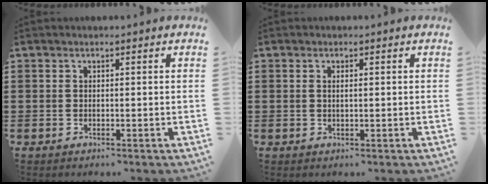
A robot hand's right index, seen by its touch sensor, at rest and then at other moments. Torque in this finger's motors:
{"motor_torque": [-0.13, 0.49, -0.04, -0.01]}